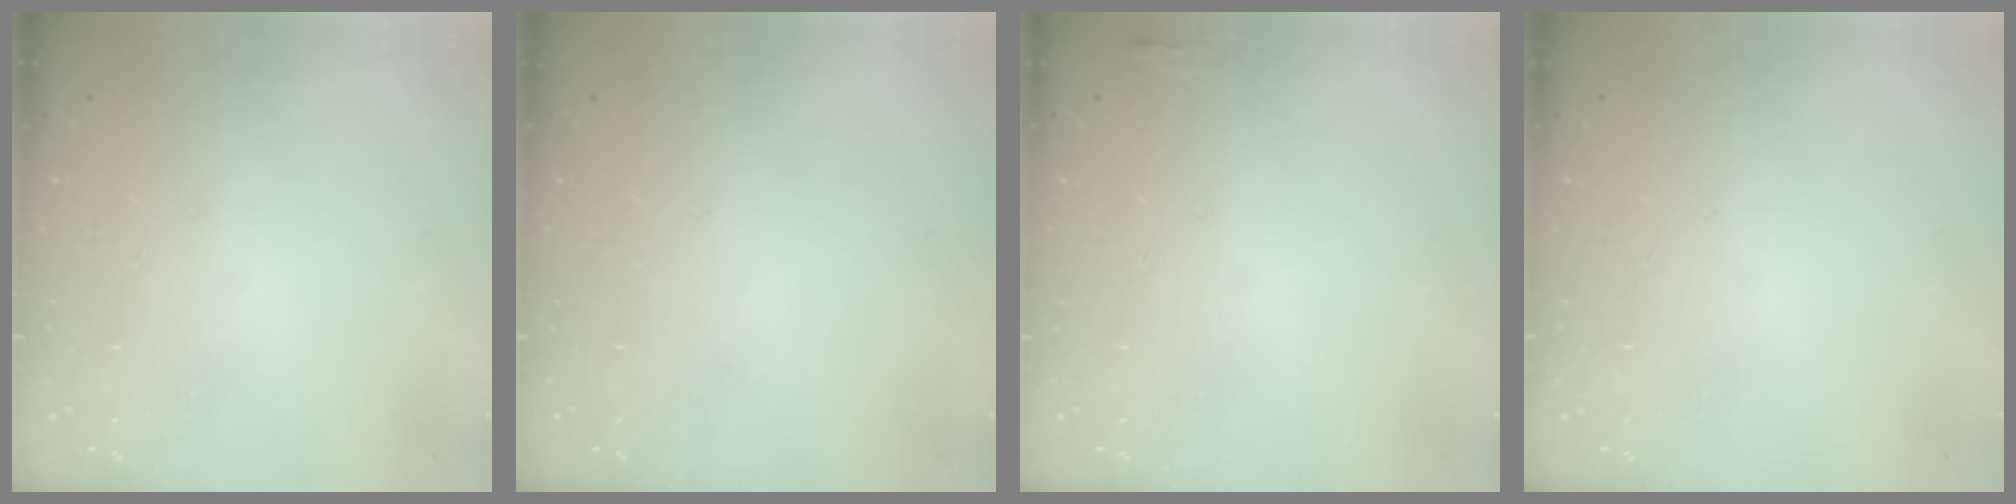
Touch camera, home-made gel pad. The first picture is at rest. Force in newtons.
{"total": 0.0}
{"total": 2.7, "press": 2.6, "slide": 0.8}
{"total": 0.0}